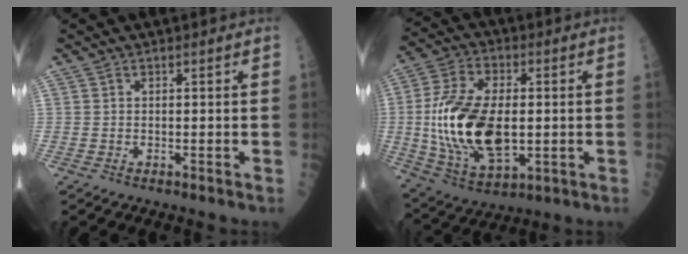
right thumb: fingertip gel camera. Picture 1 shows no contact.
{"total": 21.3, "force": [-0.9, 11.3, 18.0], "torque": [-0.352, -0.009, -0.005]}